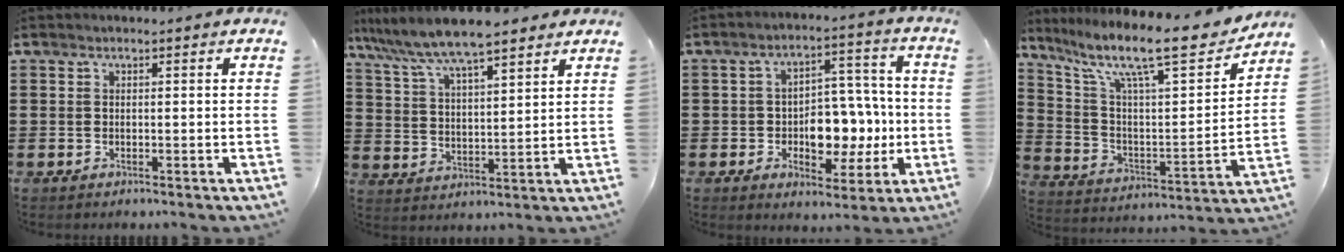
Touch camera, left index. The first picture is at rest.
{"total": 7.9, "force": [6.9, 0.8, 3.8], "torque": [-0.099, -0.026, 0.119]}
{"total": 8.2, "force": [-1.2, 5.8, 5.6], "torque": [-0.087, 0.011, -0.023]}
{"total": 13.6, "force": [10.3, 2.3, 8.6], "torque": [-0.180, -0.064, 0.165]}